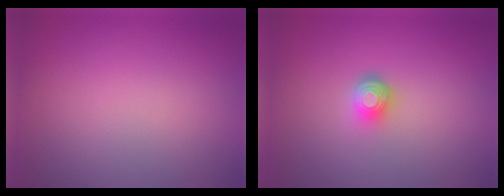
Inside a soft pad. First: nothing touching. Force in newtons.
{"total": 2.2, "press": 1.4, "slide": 1.6}